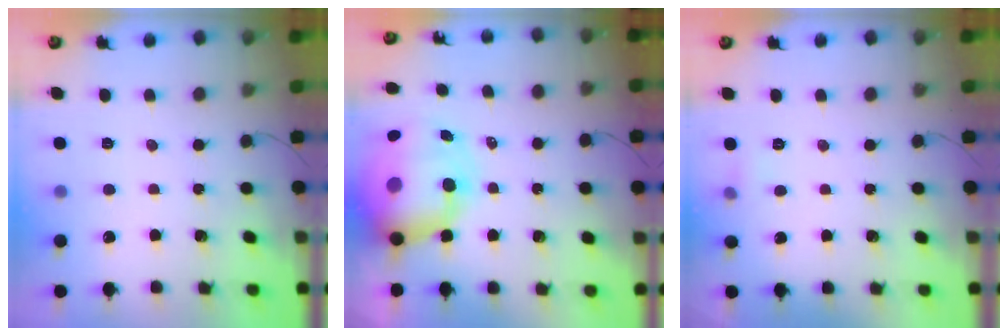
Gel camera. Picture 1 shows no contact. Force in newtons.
{"total": 18.4, "press": 17.9, "slide": 4.4}
{"total": 3.5, "press": 3.2, "slide": 1.3}